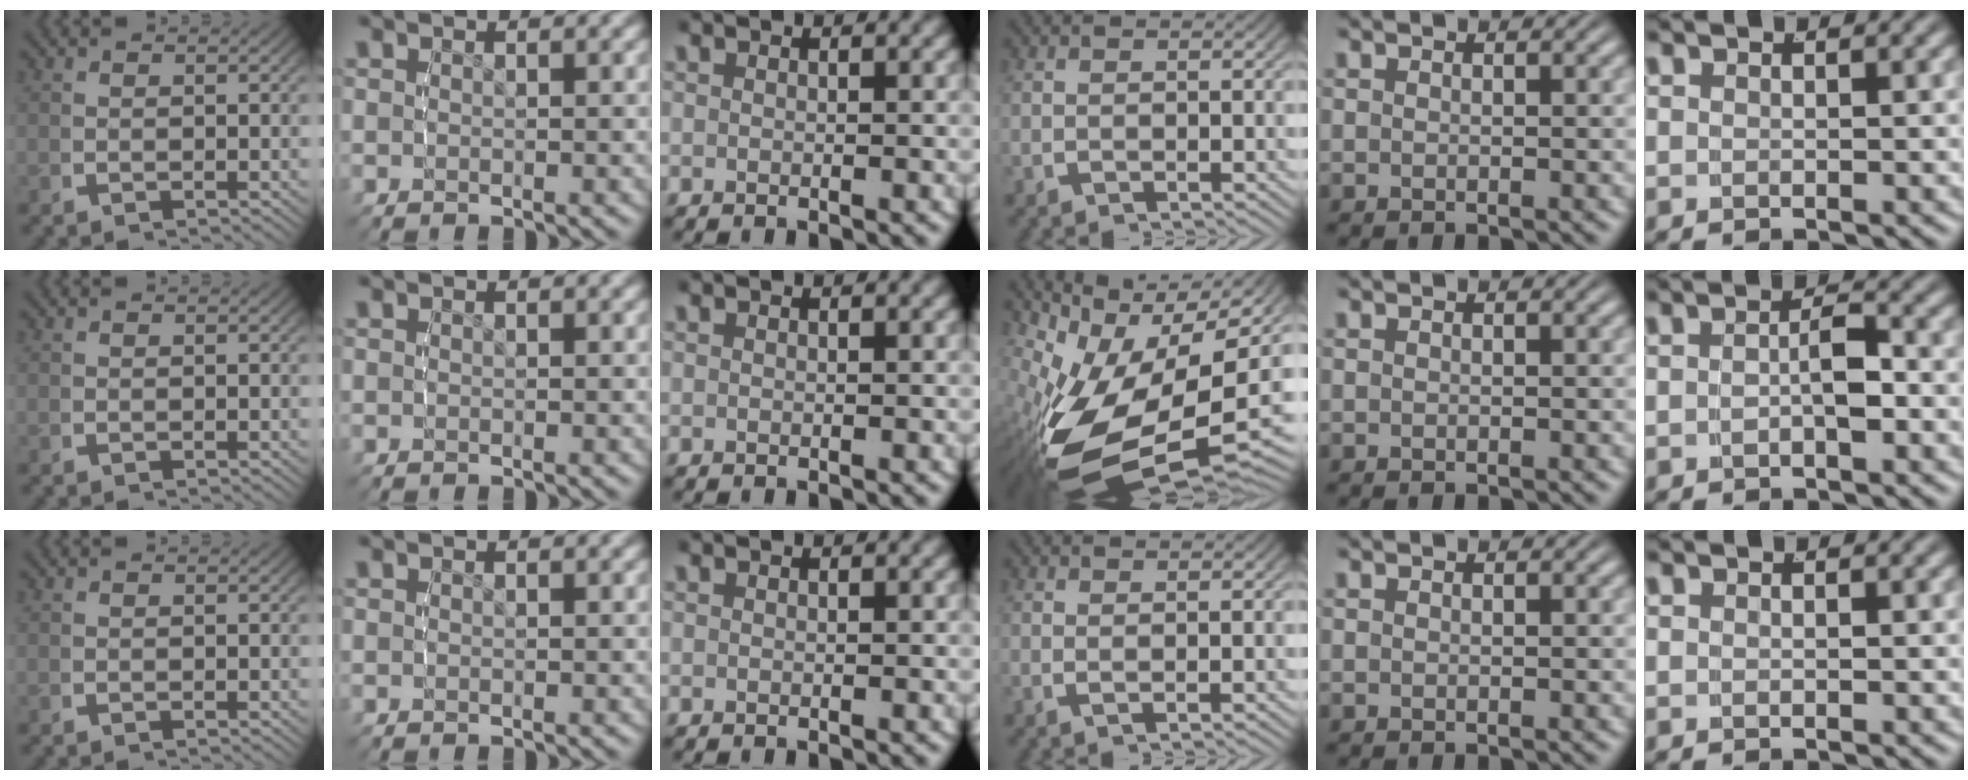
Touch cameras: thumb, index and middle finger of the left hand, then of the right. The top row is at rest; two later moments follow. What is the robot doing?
{"motion": "lift_and_place", "object": "button"}